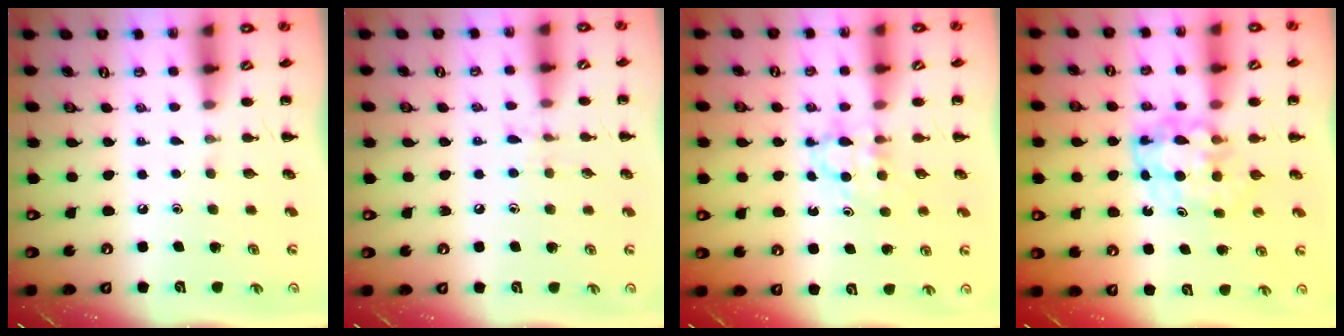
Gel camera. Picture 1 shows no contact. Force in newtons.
{"total": 5.8, "press": 5.5, "slide": 2.0}
{"total": 3.5, "press": 3.2, "slide": 1.3}
{"total": 5.5, "press": 5.5, "slide": 0.4}